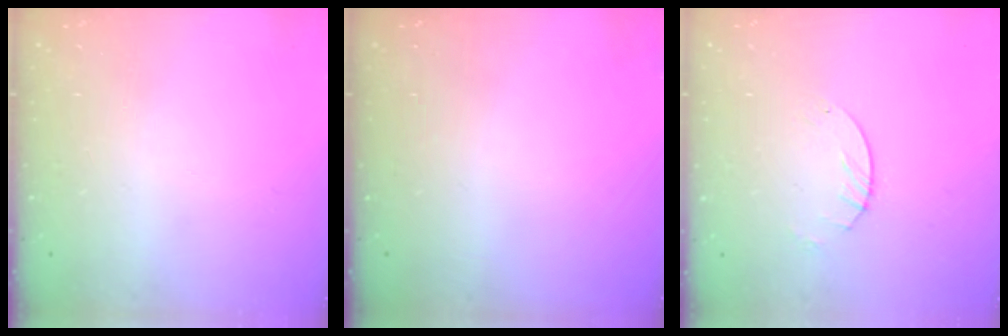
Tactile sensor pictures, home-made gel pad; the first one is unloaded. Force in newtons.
{"total": 0.0}
{"total": 2.6, "press": 2.6, "slide": 0.3}